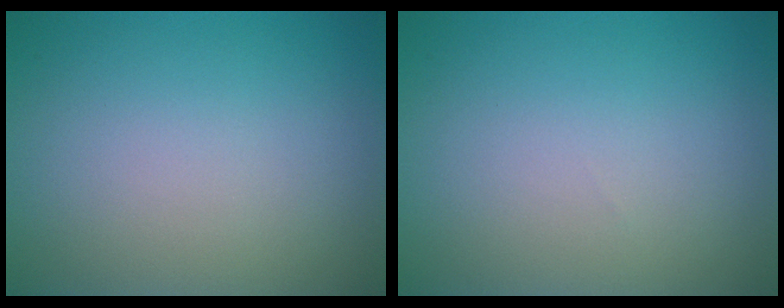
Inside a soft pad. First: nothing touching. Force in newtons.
{"total": 0.0}